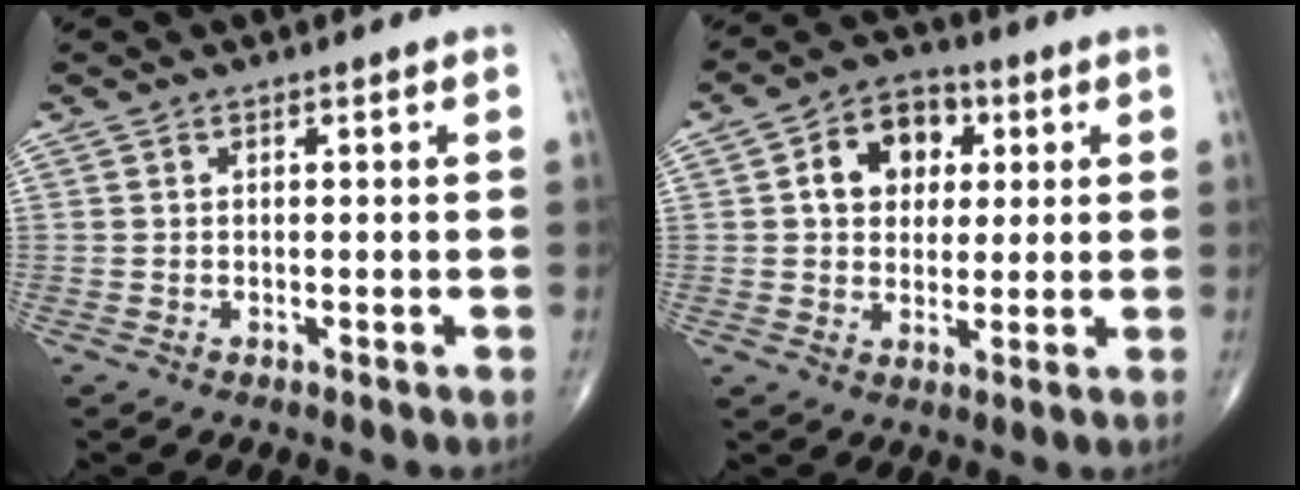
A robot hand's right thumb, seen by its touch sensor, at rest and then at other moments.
{"total": 10.3, "force": [2.5, 7.7, 6.3], "torque": [-0.059, 0.005, 0.034]}